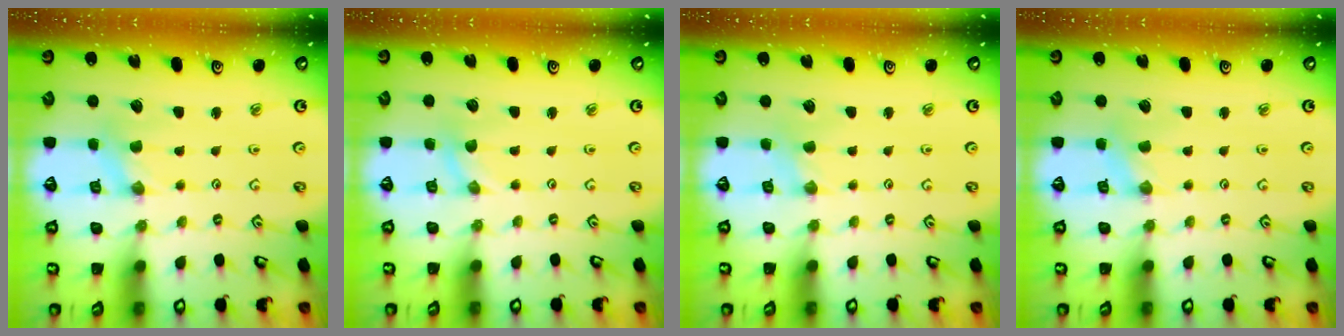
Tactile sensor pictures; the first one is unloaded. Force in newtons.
{"total": 0.0}
{"total": 0.8, "press": 0.8, "slide": 0.2}
{"total": 0.7, "press": 0.7, "slide": 0.2}